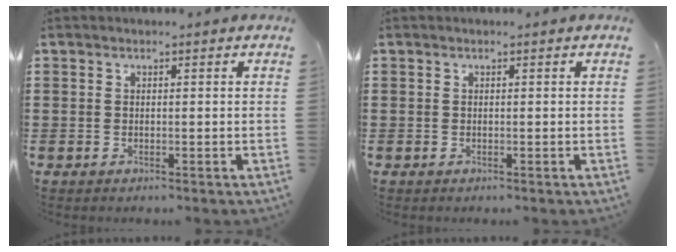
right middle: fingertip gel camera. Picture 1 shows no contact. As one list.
[{"total": 0.0}]